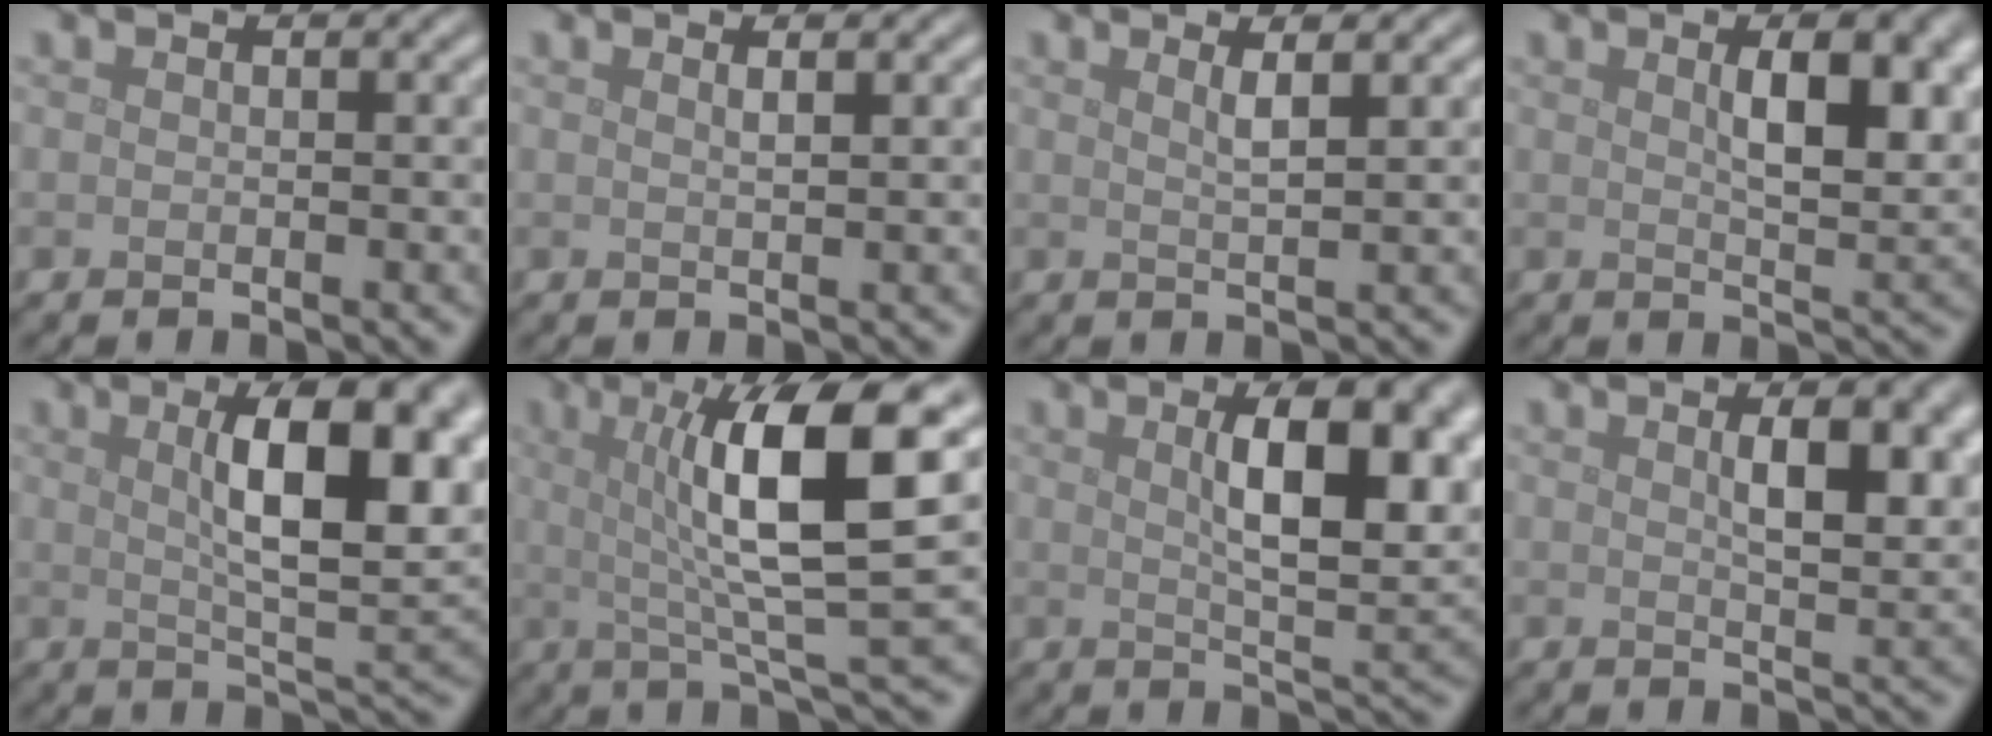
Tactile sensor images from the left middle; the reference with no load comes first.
{"total": 1.1, "force": [0.6, 0.4, 0.9], "torque": [-0.006, 0.003, 0.005]}
{"total": 1.8, "force": [0.9, 0.4, 1.5], "torque": [-0.019, 0.003, 0.009]}
{"total": 6.4, "force": [1.9, 2.3, 5.7], "torque": [-0.080, 0.000, 0.036]}
{"total": 10.7, "force": [2.6, 3.6, 9.8], "torque": [-0.136, 0.001, 0.044]}
{"total": 10.1, "force": [2.0, 2.0, 9.7], "torque": [-0.135, -0.001, 0.035]}
{"total": 9.5, "force": [2.5, 3.3, 8.6], "torque": [-0.122, 0.001, 0.043]}
{"total": 5.6, "force": [1.6, 1.9, 5.0], "torque": [-0.069, 0.003, 0.029]}